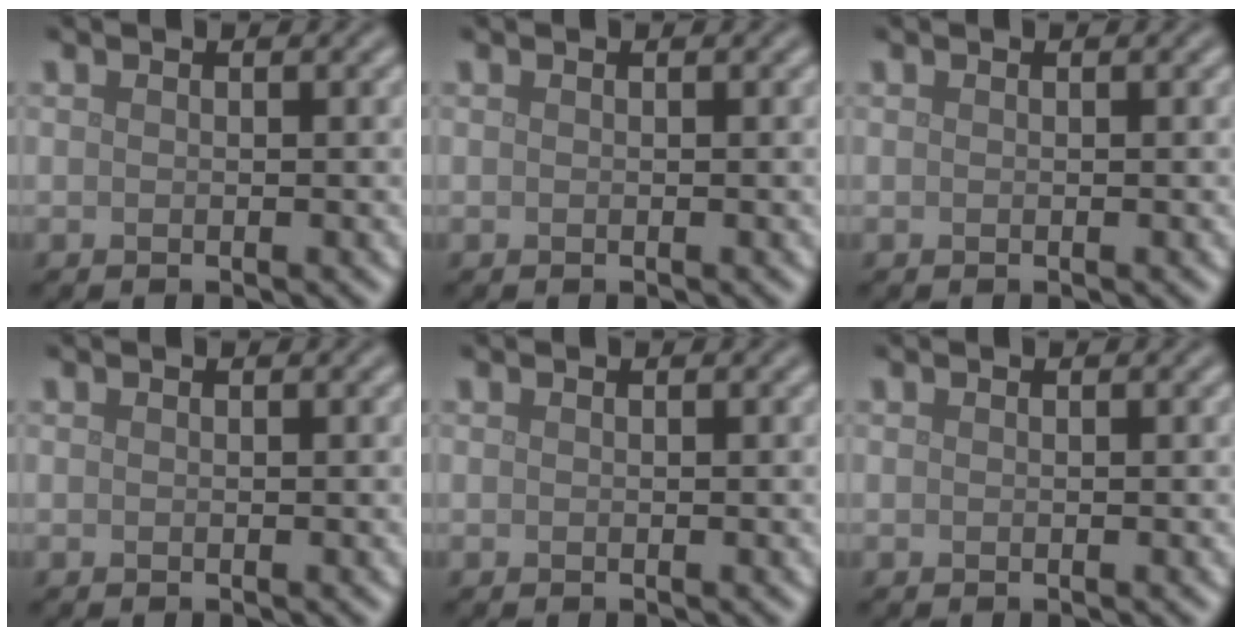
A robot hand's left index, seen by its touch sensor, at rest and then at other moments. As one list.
[{"total": 0.0}, {"total": 0.0}, {"total": 0.0}, {"total": 0.0}, {"total": 0.0}]